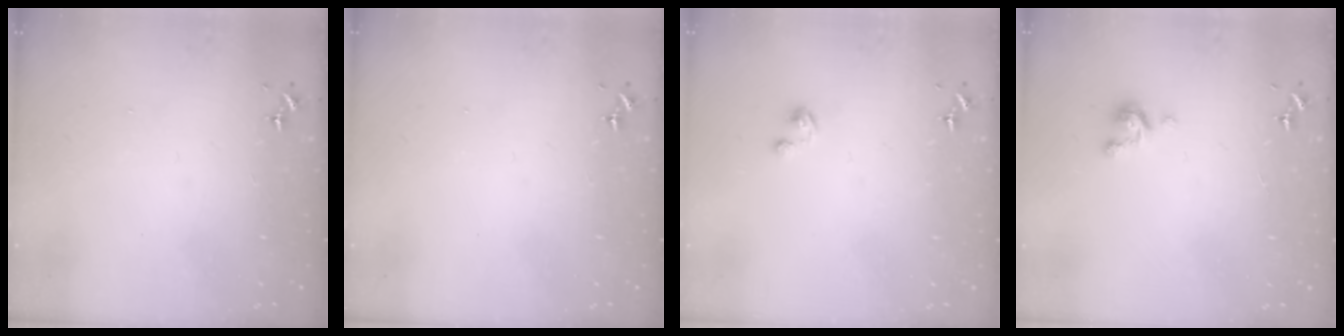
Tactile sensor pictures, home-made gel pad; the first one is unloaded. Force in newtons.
{"total": 0.0}
{"total": 0.9, "press": 0.9, "slide": 0.1}
{"total": 3.0, "press": 3.0, "slide": 0.3}